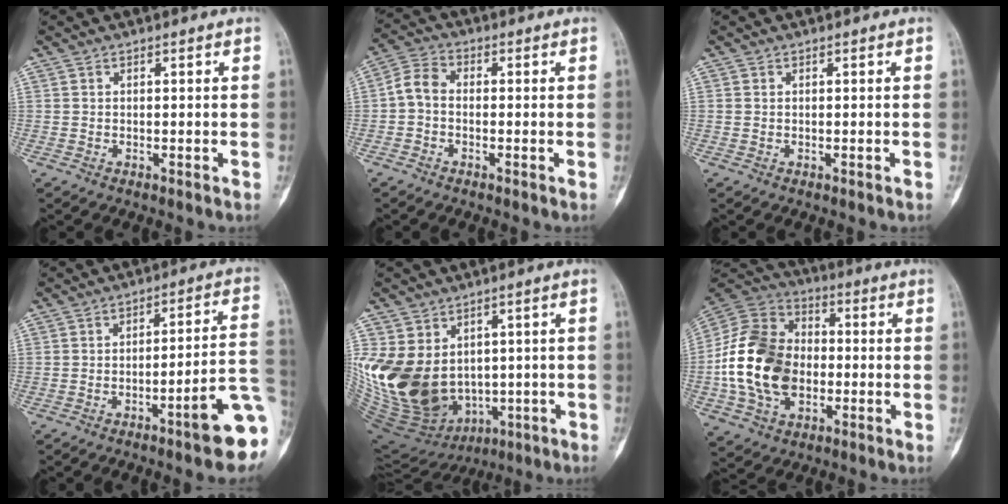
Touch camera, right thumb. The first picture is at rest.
{"total": 4.8, "force": [-0.9, 3.4, 3.3], "torque": [-0.057, 0.021, -0.031]}
{"total": 0.0}
{"total": 13.1, "force": [-5.3, 1.9, 11.8], "torque": [-0.128, 0.038, -0.071]}
{"total": 21.2, "force": [-0.1, 16.5, 13.3], "torque": [-0.270, 0.000, 0.042]}
{"total": 19.2, "force": [-2.8, 13.9, 12.9], "torque": [-0.223, 0.025, -0.052]}